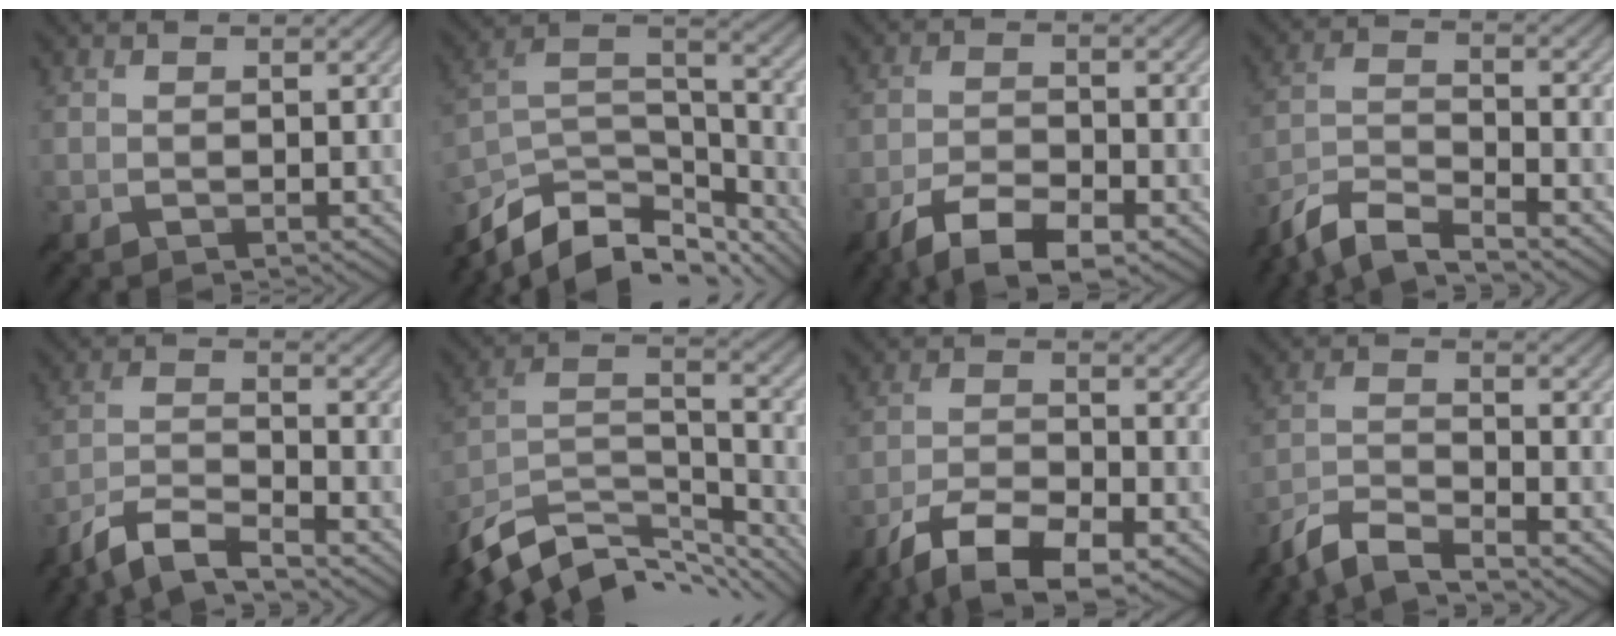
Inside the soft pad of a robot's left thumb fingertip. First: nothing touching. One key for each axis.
{"total": 14.3, "fx": -10.5, "fy": 6.6, "fz": 7.1, "tx": -0.182, "ty": -0.013, "tz": -0.177}
{"total": 7.6, "fx": -5.2, "fy": 2.2, "fz": 5.0, "tx": -0.098, "ty": -0.005, "tz": -0.097}
{"total": 8.4, "fx": -7.1, "fy": 1.7, "fz": 4.2, "tx": -0.087, "ty": -0.008, "tz": -0.147}
{"total": 7.2, "fx": -5.9, "fy": 1.4, "fz": 3.9, "tx": -0.077, "ty": -0.007, "tz": -0.124}
{"total": 13.7, "fx": -10.5, "fy": 5.7, "fz": 6.8, "tx": -0.176, "ty": -0.013, "tz": -0.183}
{"total": 9.6, "fx": -6.6, "fy": 3.0, "fz": 6.3, "tx": -0.121, "ty": -0.009, "tz": -0.123}
{"total": 6.8, "fx": -5.8, "fy": 1.3, "fz": 3.4, "tx": -0.069, "ty": -0.009, "tz": -0.124}